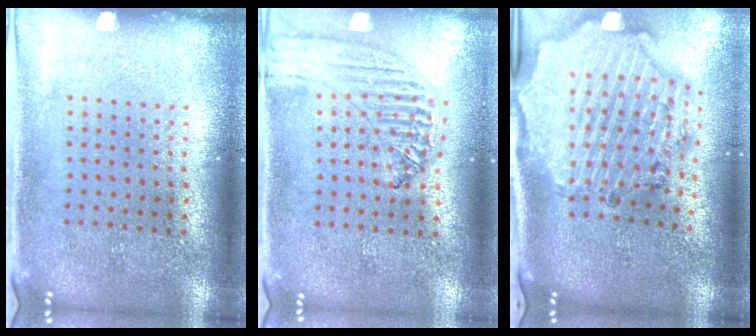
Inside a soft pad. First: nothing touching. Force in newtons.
{"total": 1.2, "press": 1.2, "slide": 0.1}
{"total": 2.9, "press": 2.6, "slide": 1.2}